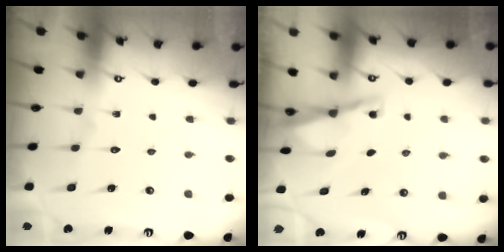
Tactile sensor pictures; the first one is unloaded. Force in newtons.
{"total": 2.9, "press": 2.8, "slide": 0.3}